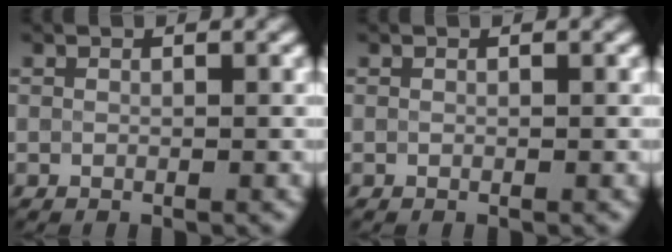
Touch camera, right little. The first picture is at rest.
{"total": 0.0}